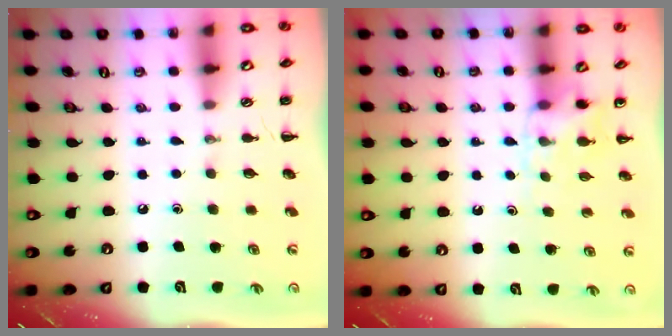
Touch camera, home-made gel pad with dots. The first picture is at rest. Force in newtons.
{"total": 5.7, "press": 5.4, "slide": 1.7}